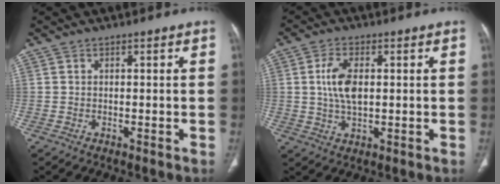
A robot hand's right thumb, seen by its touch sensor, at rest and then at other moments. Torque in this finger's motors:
{"motor_torque": [1.23, 1.18, 0.94, -0.42, 0.07]}